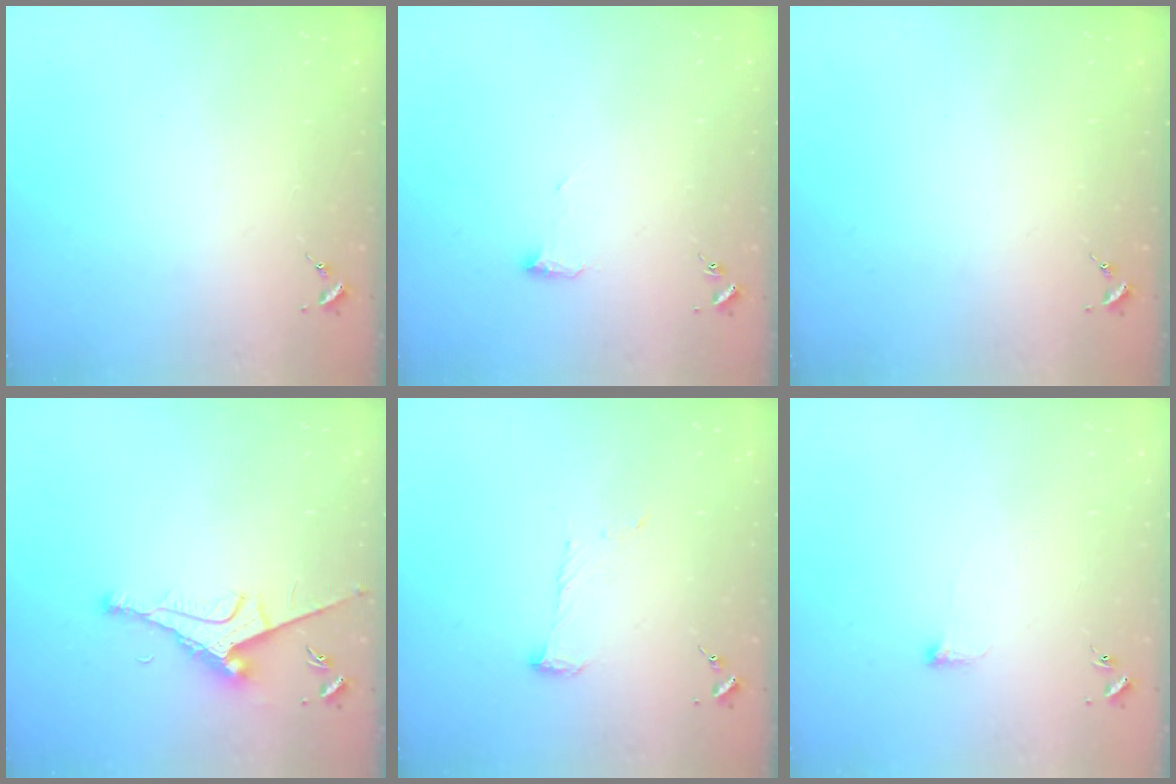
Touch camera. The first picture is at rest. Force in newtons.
{"total": 6.0, "press": 5.9, "slide": 1.1}
{"total": 0.0}
{"total": 8.8, "press": 8.7, "slide": 1.4}
{"total": 6.9, "press": 6.8, "slide": 0.5}
{"total": 2.5, "press": 2.4, "slide": 0.5}